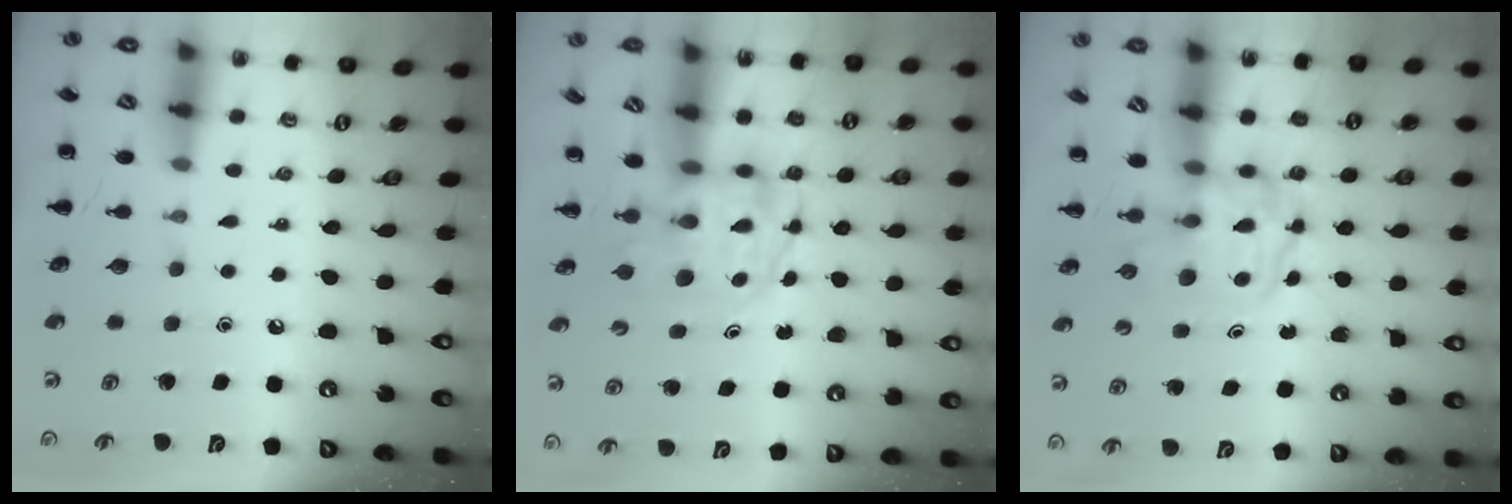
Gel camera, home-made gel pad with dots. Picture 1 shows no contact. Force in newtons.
{"total": 3.7, "press": 3.6, "slide": 0.5}
{"total": 4.0, "press": 3.9, "slide": 0.6}